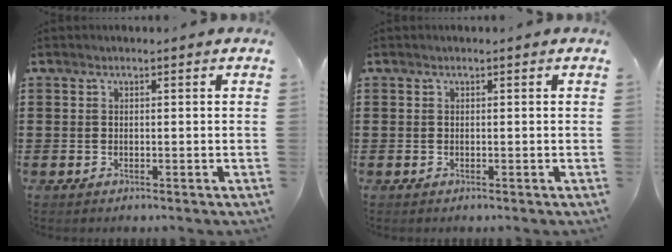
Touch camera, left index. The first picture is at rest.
{"total": 0.0}